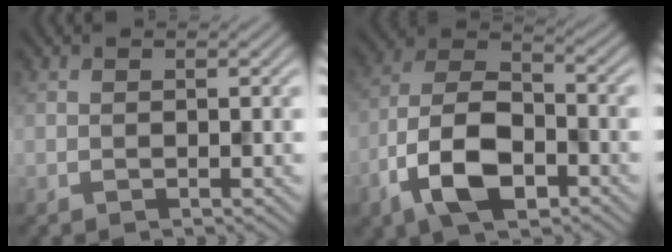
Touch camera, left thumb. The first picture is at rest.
{"total": 11.5, "force": [-5.4, 5.8, 8.4], "torque": [-0.176, 0.000, -0.116]}